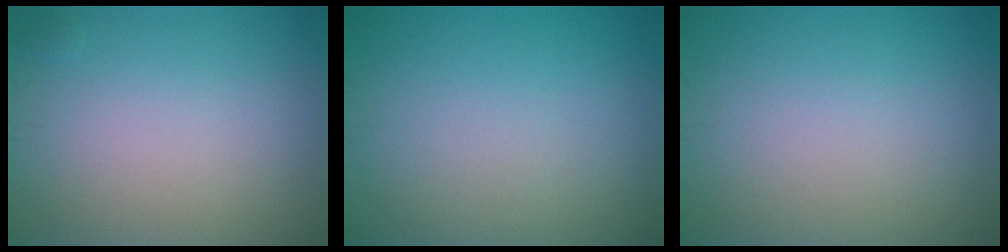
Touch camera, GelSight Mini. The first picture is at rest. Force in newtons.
{"total": 0.0}
{"total": 0.0}